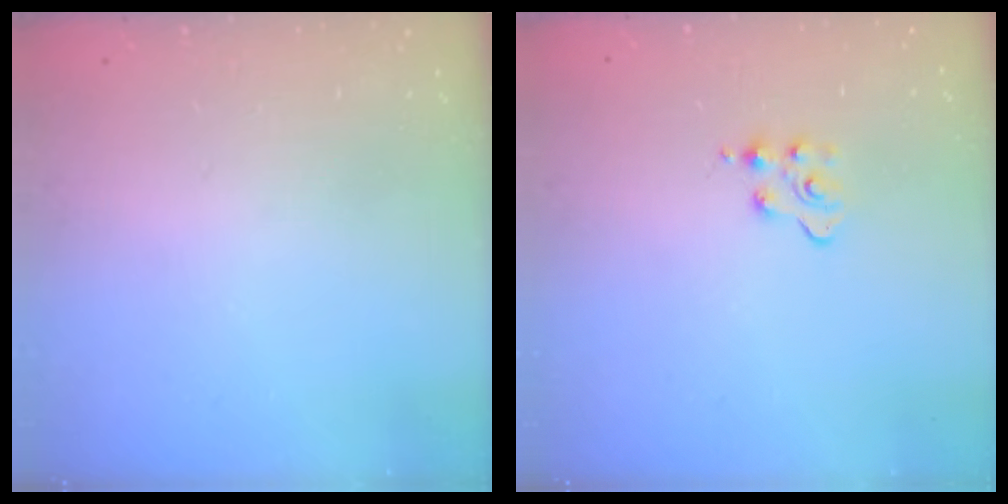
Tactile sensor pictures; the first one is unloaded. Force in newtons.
{"total": 3.0, "press": 3.0, "slide": 0.3}